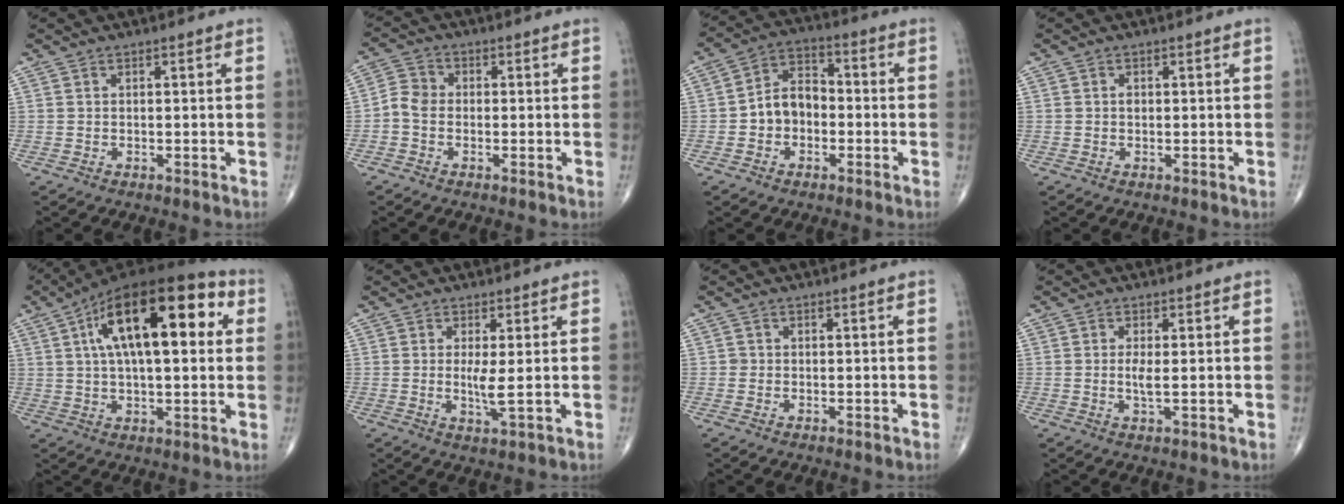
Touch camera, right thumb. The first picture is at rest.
{"total": 4.0, "force": [-1.0, 3.2, 2.1], "torque": [-0.034, 0.012, -0.031]}
{"total": 8.0, "force": [-1.4, 6.0, 5.1], "torque": [-0.066, 0.034, -0.039]}
{"total": 0.7, "force": [0.0, 0.5, 0.4], "torque": [-0.007, -0.001, -0.001]}
{"total": 22.7, "force": [6.3, 9.5, 19.6], "torque": [-0.307, 0.020, 0.091]}
{"total": 3.2, "force": [0.3, 0.1, 3.2], "torque": [-0.074, -0.014, 0.008]}
{"total": 0.5, "force": [-0.1, 0.5, 0.0], "torque": [0.002, 0.003, -0.002]}
{"total": 2.3, "force": [0.1, 0.3, 2.3], "torque": [-0.055, -0.008, 0.002]}